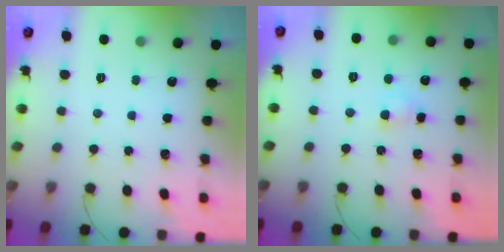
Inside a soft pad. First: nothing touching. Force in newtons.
{"total": 2.7, "press": 2.5, "slide": 1.1}